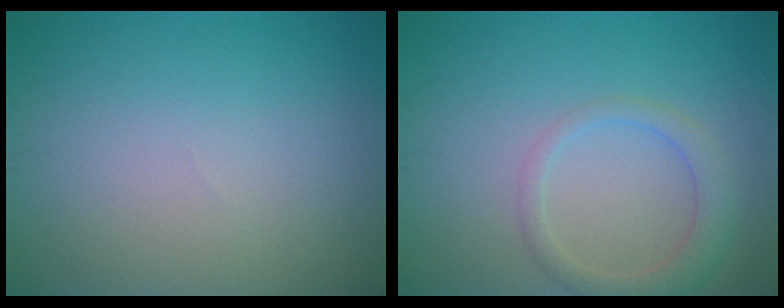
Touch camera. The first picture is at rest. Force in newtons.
{"total": 2.6, "press": 2.6, "slide": 0.1}